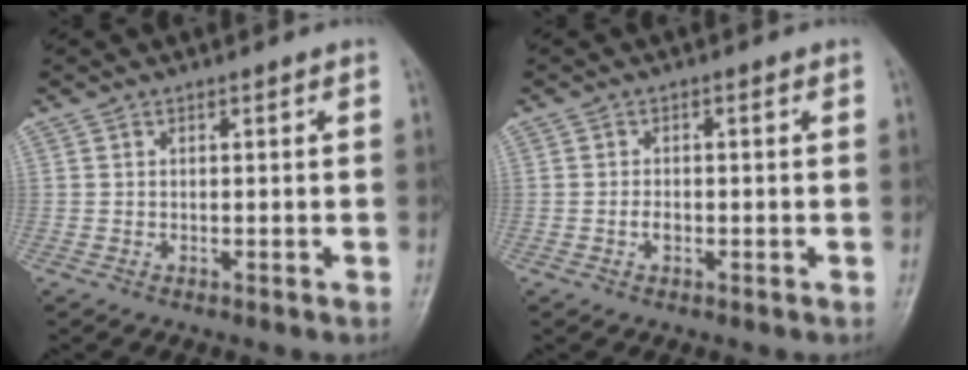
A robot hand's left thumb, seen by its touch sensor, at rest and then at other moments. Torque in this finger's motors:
{"motor_torque": [-0.13, 0.15, 0.21, 0.11, 0.01]}